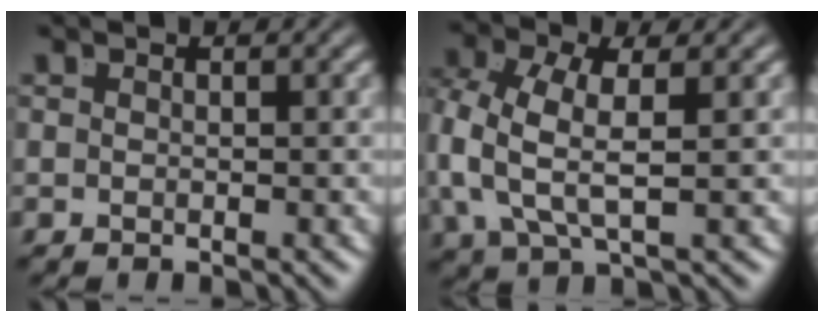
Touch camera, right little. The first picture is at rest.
{"total": 5.1, "force": [0.0, 3.0, 4.2], "torque": [-0.118, -0.030, 0.013]}